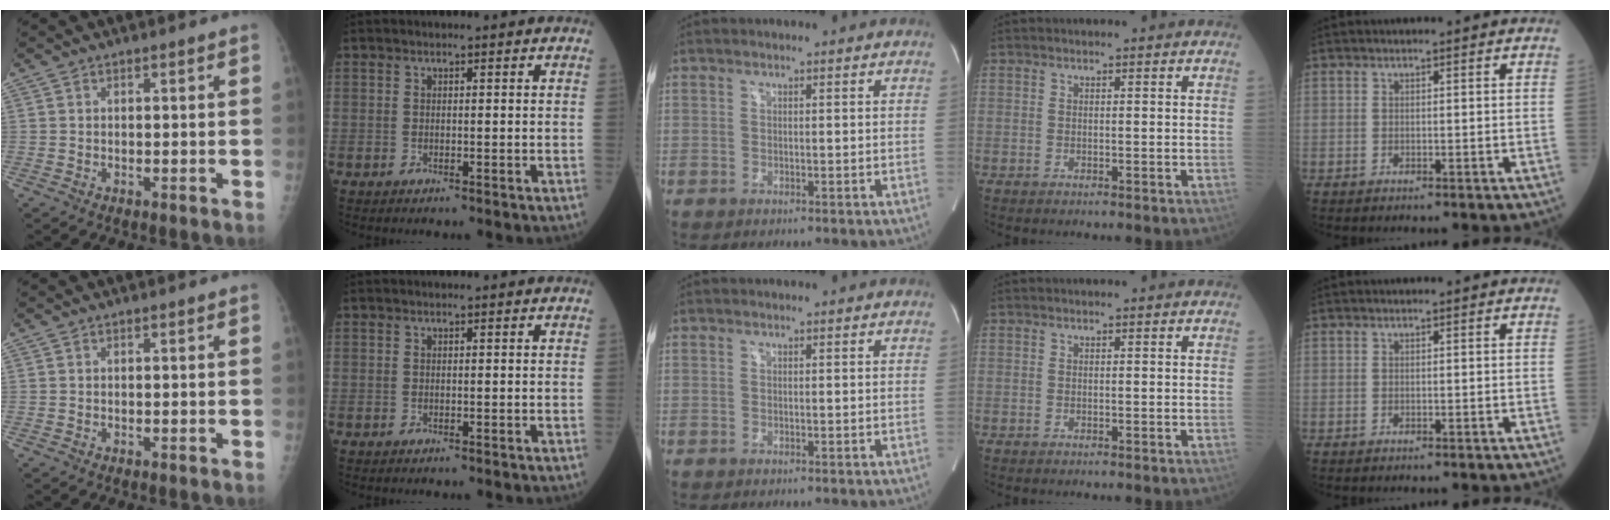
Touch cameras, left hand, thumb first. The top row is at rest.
{}